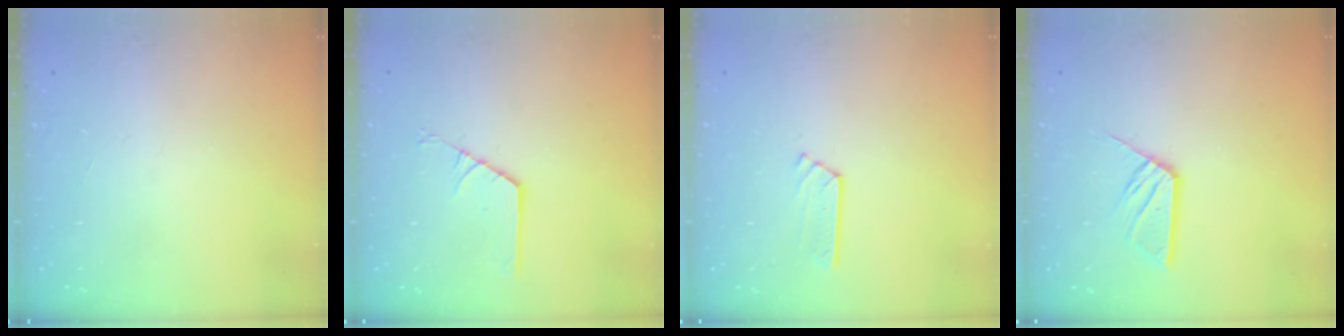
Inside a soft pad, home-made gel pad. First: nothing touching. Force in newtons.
{"total": 1.8, "press": 1.7, "slide": 0.3}
{"total": 3.2, "press": 3.2, "slide": 0.3}
{"total": 9.5, "press": 9.5, "slide": 0.5}